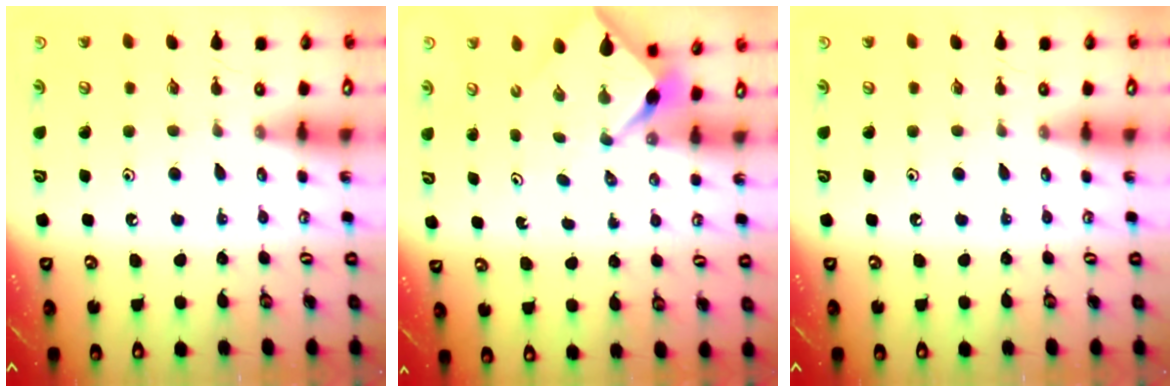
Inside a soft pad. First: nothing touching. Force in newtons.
{"total": 2.5, "press": 2.5, "slide": 0.3}
{"total": 0.0}